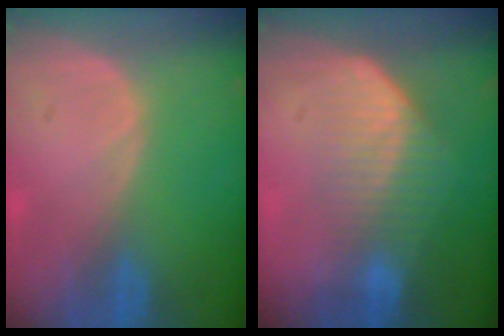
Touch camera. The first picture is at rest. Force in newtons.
{"total": 7.5, "press": 6.2, "slide": 4.1}